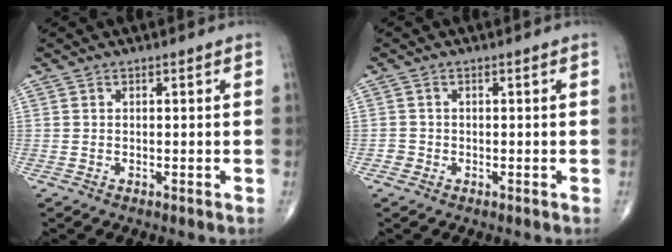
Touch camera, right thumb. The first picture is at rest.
{"total": 1.1, "force": [-0.5, 1.0, 0.0], "torque": [0.007, 0.005, -0.014]}